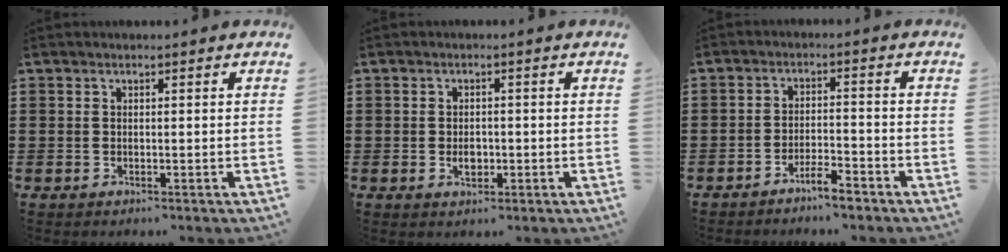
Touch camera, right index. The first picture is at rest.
{"total": 2.1, "force": [-0.4, 1.3, 1.6], "torque": [-0.023, 0.000, -0.010]}
{"total": 3.9, "force": [-3.6, 0.2, 1.6], "torque": [-0.030, 0.004, -0.070]}